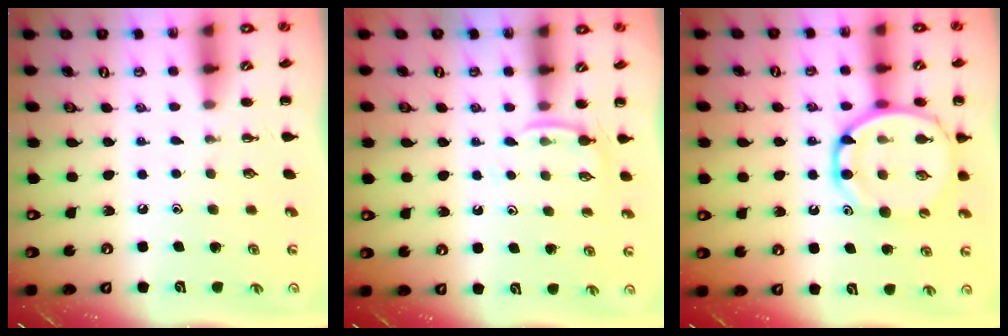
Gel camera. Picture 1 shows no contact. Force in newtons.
{"total": 4.6, "press": 4.4, "slide": 1.3}
{"total": 14.3, "press": 13.9, "slide": 3.3}